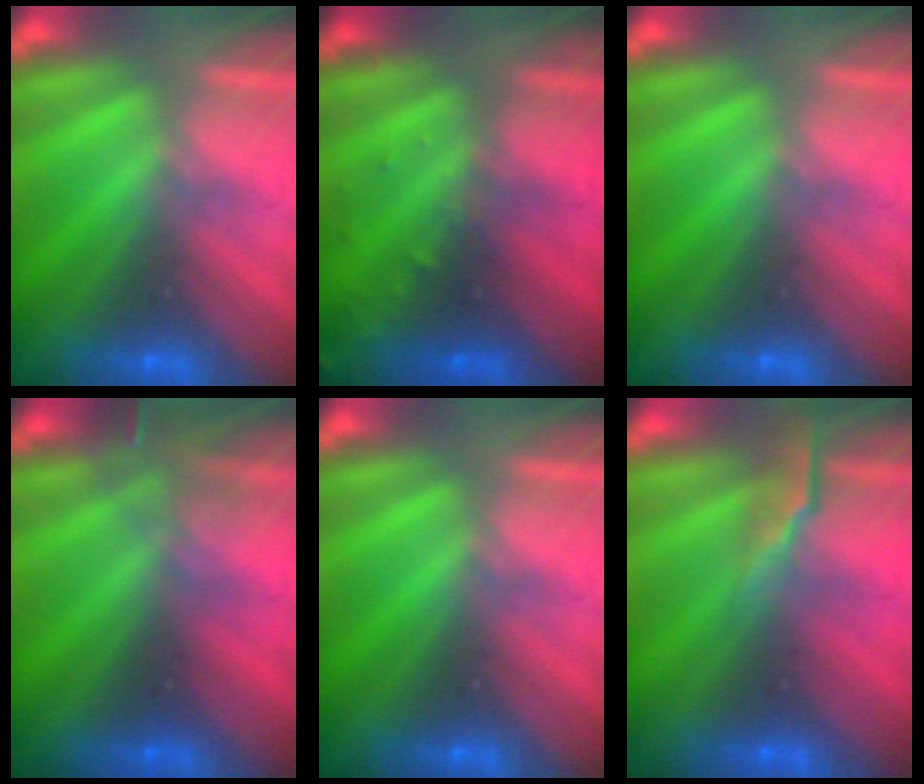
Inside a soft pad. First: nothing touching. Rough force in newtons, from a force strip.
{"total": 2.7}
{"total": 0.0}
{"total": 3.0}
{"total": 0.0}
{"total": 2.6}